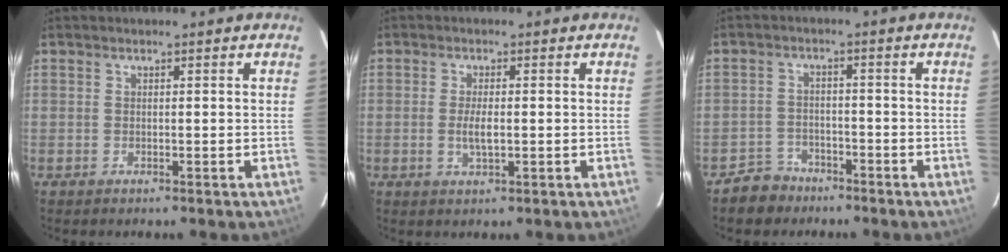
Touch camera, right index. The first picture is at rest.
{"total": 3.2, "force": [-0.4, 1.0, 3.0], "torque": [-0.056, -0.007, -0.006]}
{"total": 5.0, "force": [-3.6, 3.4, 0.0], "torque": [-0.016, 0.019, -0.063]}